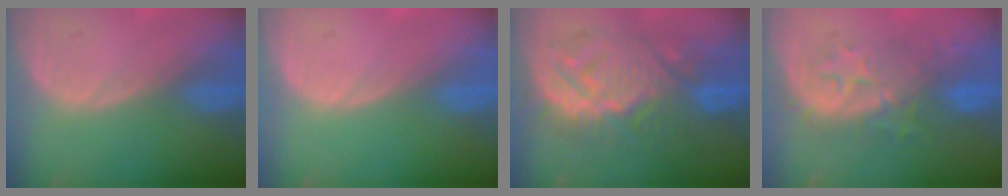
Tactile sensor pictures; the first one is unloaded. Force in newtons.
{"total": 0.0}
{"total": 10.3, "press": 10.3, "slide": 0.6}
{"total": 8.2, "press": 8.1, "slide": 0.8}